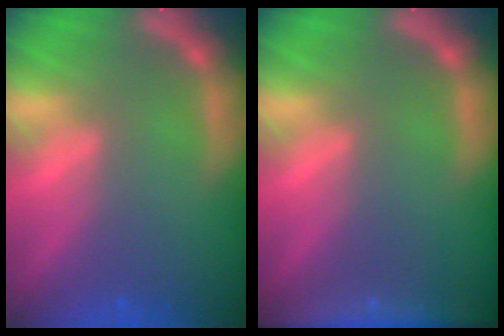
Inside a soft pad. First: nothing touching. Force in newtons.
{"total": 6.0}